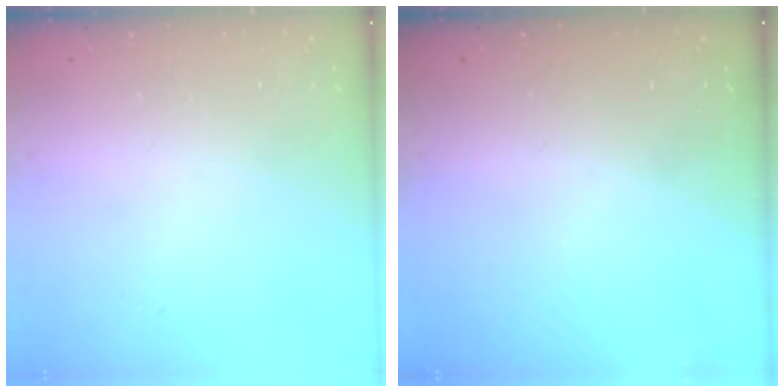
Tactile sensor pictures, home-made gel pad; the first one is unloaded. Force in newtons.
{"total": 0.0}